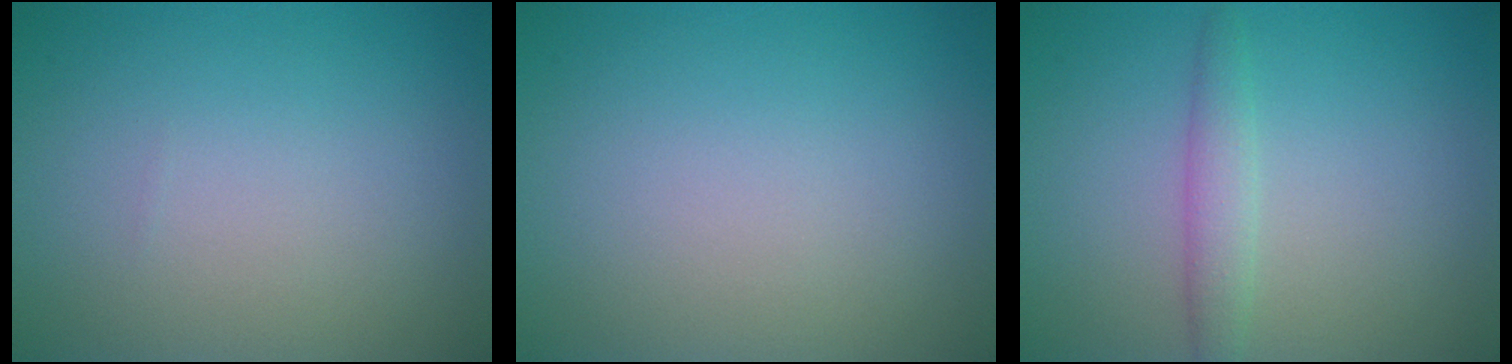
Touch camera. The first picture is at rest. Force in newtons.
{"total": 0.0}
{"total": 1.9, "press": 1.9, "slide": 0.1}